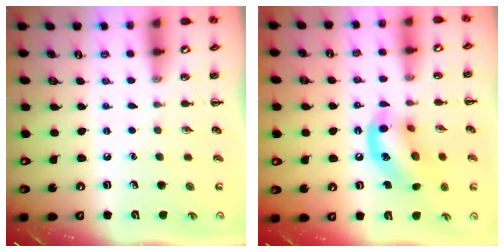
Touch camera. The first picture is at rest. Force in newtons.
{"total": 13.8, "press": 13.8, "slide": 1.4}